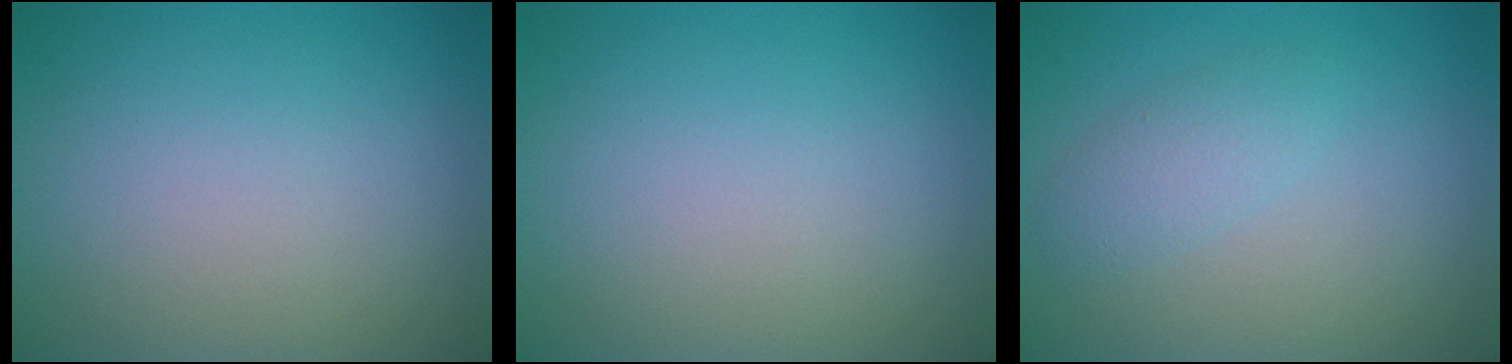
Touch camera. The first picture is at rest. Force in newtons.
{"total": 0.0}
{"total": 1.9, "press": 1.9, "slide": 0.1}